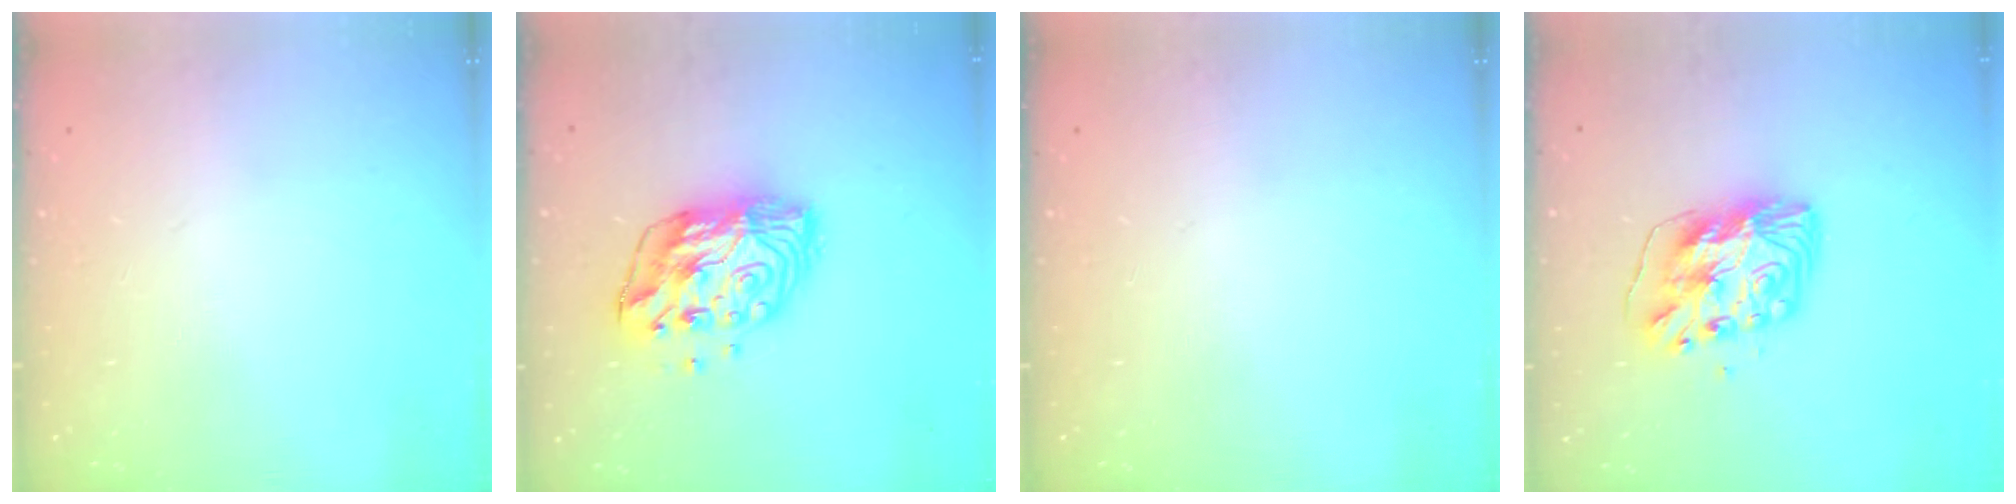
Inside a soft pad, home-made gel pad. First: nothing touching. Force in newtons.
{"total": 13.2, "press": 13.2, "slide": 1.1}
{"total": 0.0}
{"total": 11.3, "press": 11.3, "slide": 1.1}